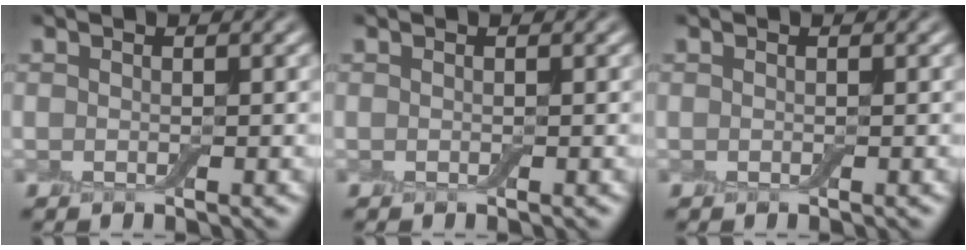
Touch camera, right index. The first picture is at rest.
{"total": 0.0}
{"total": 0.0}